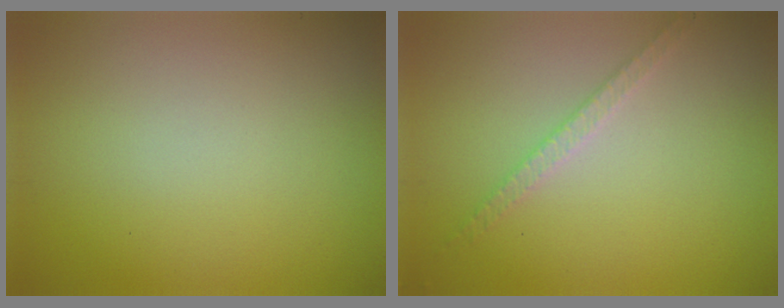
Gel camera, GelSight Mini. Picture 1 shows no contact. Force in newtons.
{"total": 1.7, "press": 1.7, "slide": 0.2}